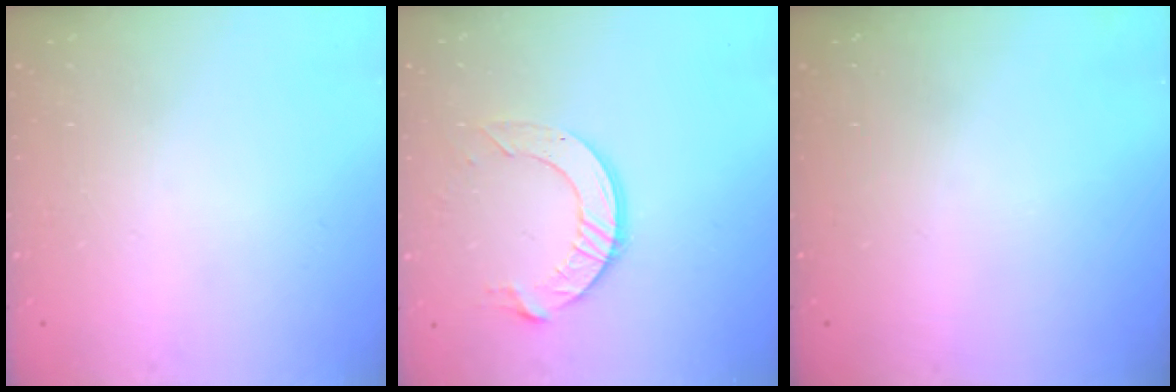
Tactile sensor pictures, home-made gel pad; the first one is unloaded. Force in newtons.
{"total": 10.2, "press": 10.2, "slide": 1.0}
{"total": 0.0}